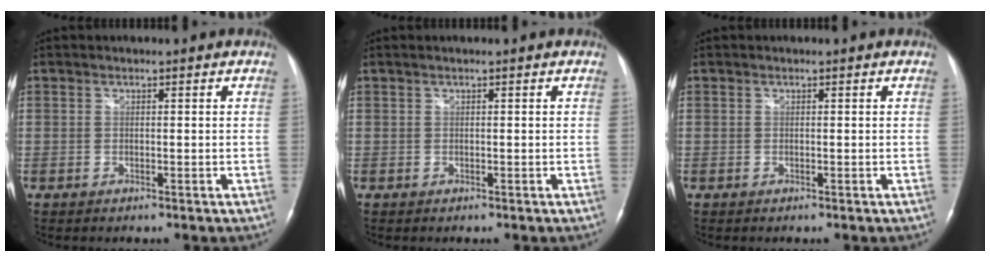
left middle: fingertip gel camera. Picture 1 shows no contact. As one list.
[{"total": 0.0}, {"total": 0.0}]